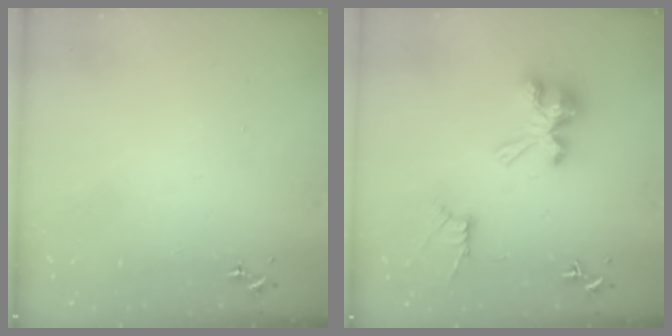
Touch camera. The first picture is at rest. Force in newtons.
{"total": 10.5, "press": 10.5, "slide": 0.5}